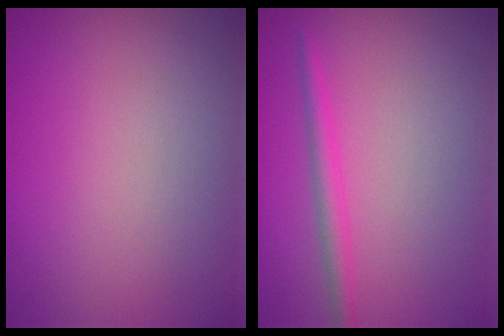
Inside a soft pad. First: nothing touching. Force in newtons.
{"total": 1.9, "press": 1.8, "slide": 0.2}